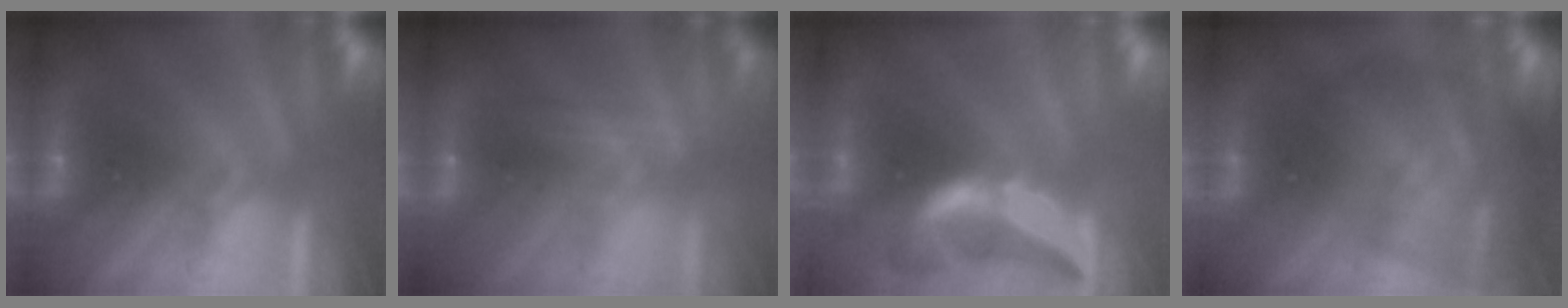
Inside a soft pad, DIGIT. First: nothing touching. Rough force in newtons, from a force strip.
{"total": 2.4}
{"total": 1.7}
{"total": 10.6}